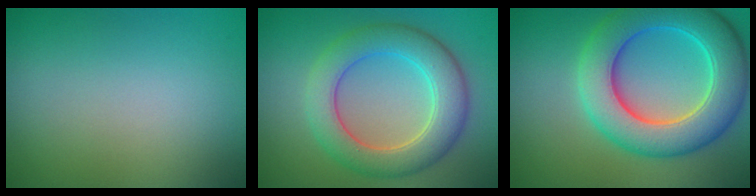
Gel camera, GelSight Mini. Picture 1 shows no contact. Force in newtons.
{"total": 6.5, "press": 6.5, "slide": 0.4}
{"total": 9.2, "press": 9.2, "slide": 0.7}